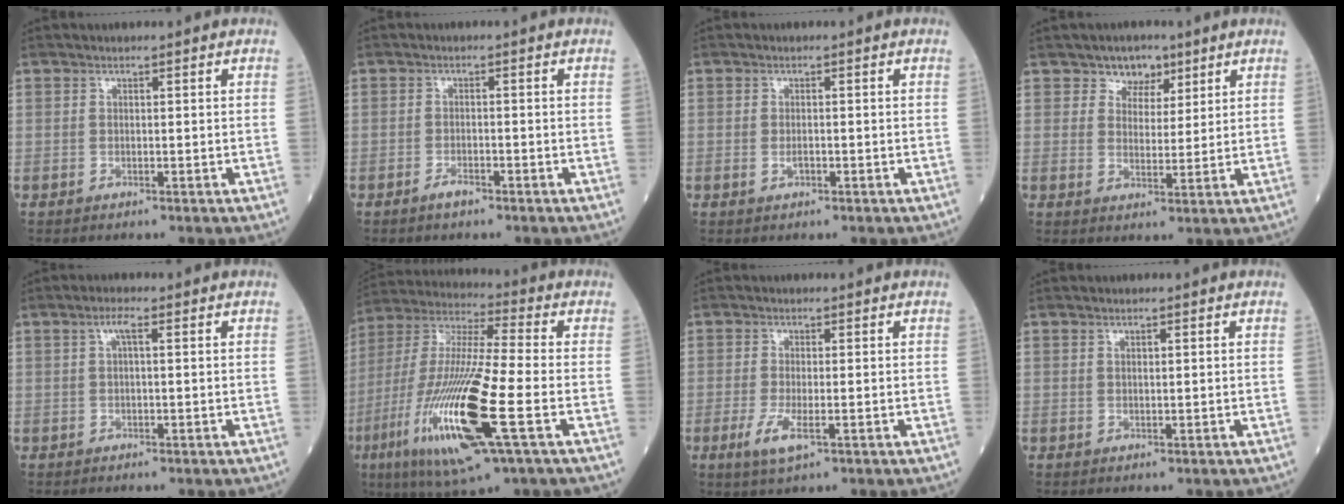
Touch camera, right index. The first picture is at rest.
{"total": 1.7, "force": [-1.3, 0.4, 0.9], "torque": [-0.017, 0.000, -0.022]}
{"total": 1.2, "force": [-0.4, 0.6, 0.9], "torque": [-0.018, 0.000, -0.006]}
{"total": 4.4, "force": [2.9, 3.1, 1.2], "torque": [-0.014, 0.004, 0.047]}
{"total": 2.0, "force": [0.6, 0.4, 1.8], "torque": [-0.037, 0.008, 0.010]}
{"total": 22.0, "force": [-6.9, 2.3, 20.7], "torque": [-0.455, -0.036, -0.128]}
{"total": 3.9, "force": [-1.5, 0.8, 3.5], "torque": [-0.075, -0.009, -0.026]}
{"total": 0.8, "force": [0.4, 0.2, 0.7], "torque": [-0.015, 0.000, 0.007]}